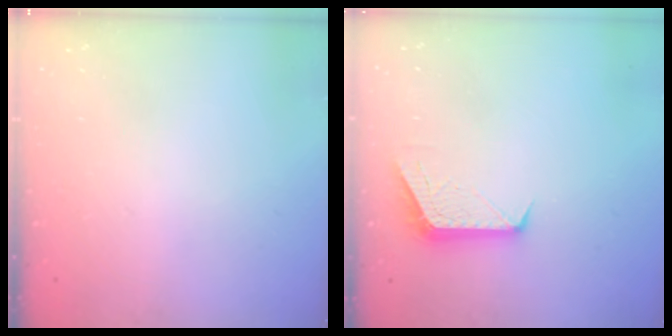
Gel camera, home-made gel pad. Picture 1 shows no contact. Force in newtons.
{"total": 8.3, "press": 8.3, "slide": 0.7}